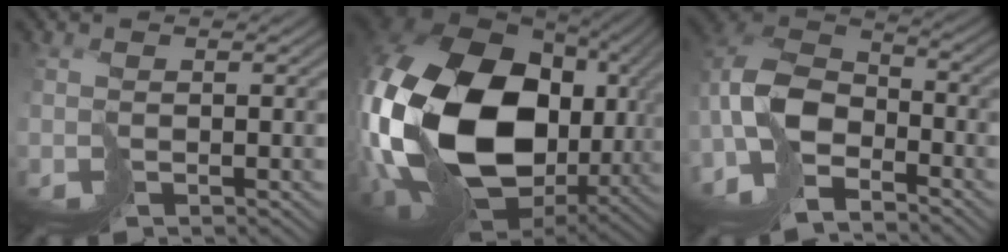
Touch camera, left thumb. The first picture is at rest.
{"total": 22.8, "force": [2.1, 15.9, 16.3], "torque": [-0.419, -0.051, 0.064]}
{"total": 10.9, "force": [-5.4, 5.9, 7.4], "torque": [-0.185, -0.015, -0.113]}